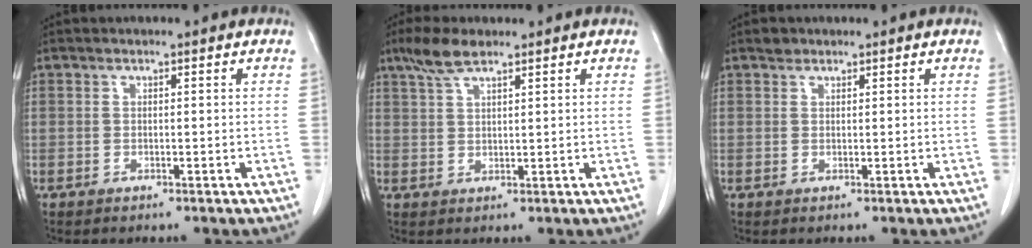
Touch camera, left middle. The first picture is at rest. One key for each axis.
{"total": 4.7, "fx": 3.5, "fy": 1.0, "fz": 3.0, "tx": -0.071, "ty": 0.010, "tz": 0.071}
{"total": 1.0, "fx": 0.9, "fy": 0.6, "fz": 0.1, "tx": -0.003, "ty": 0.001, "tz": 0.012}